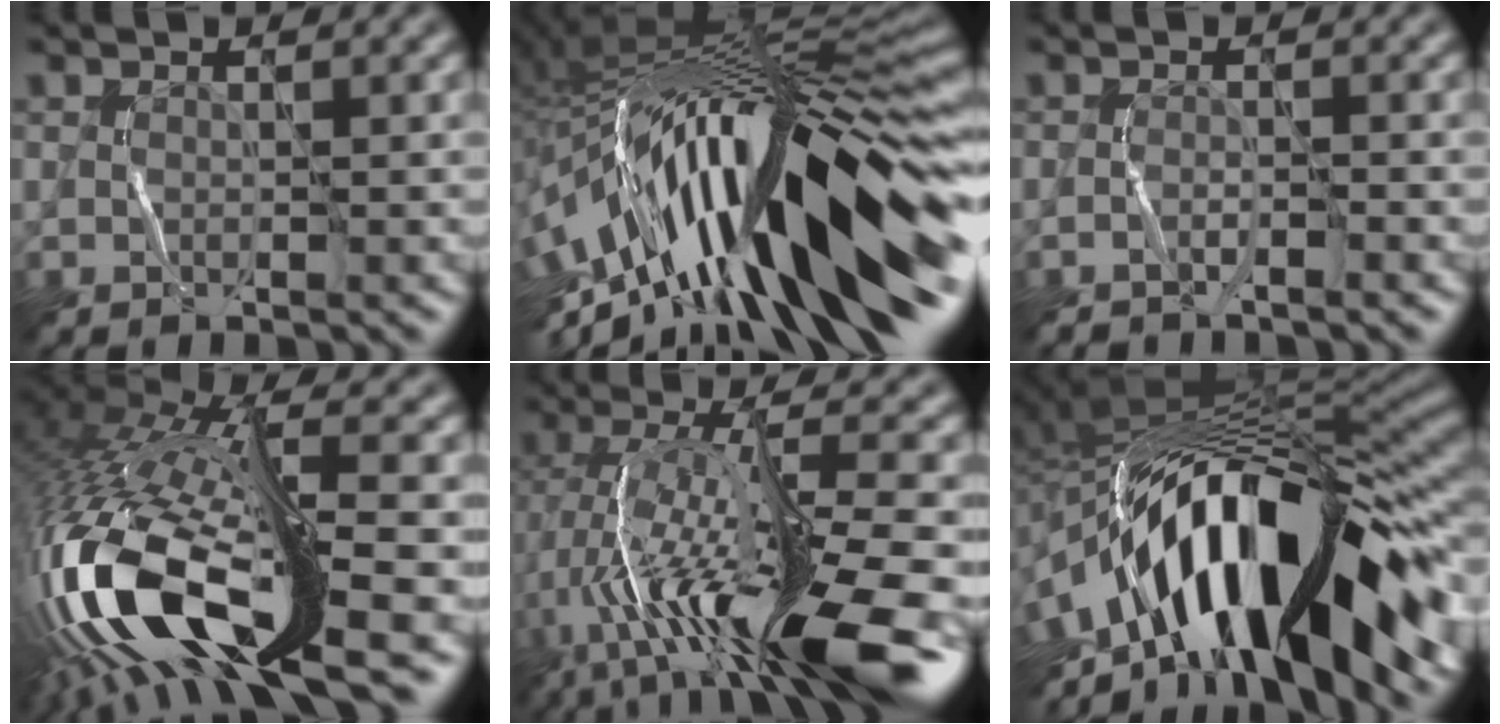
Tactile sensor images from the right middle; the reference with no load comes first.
{"total": 17.2, "force": [-3.8, 5.4, 15.9], "torque": [-0.271, 0.039, -0.077]}
{"total": 1.3, "force": [-1.2, 0.0, 0.5], "torque": [-0.012, 0.001, -0.024]}
{"total": 17.6, "force": [-5.4, 6.2, 15.6], "torque": [-0.341, -0.011, -0.087]}
{"total": 13.3, "force": [-5.5, 3.3, 11.7], "torque": [-0.203, 0.003, -0.086]}
{"total": 15.1, "force": [-5.8, 6.1, 12.6], "torque": [-0.195, 0.014, -0.098]}